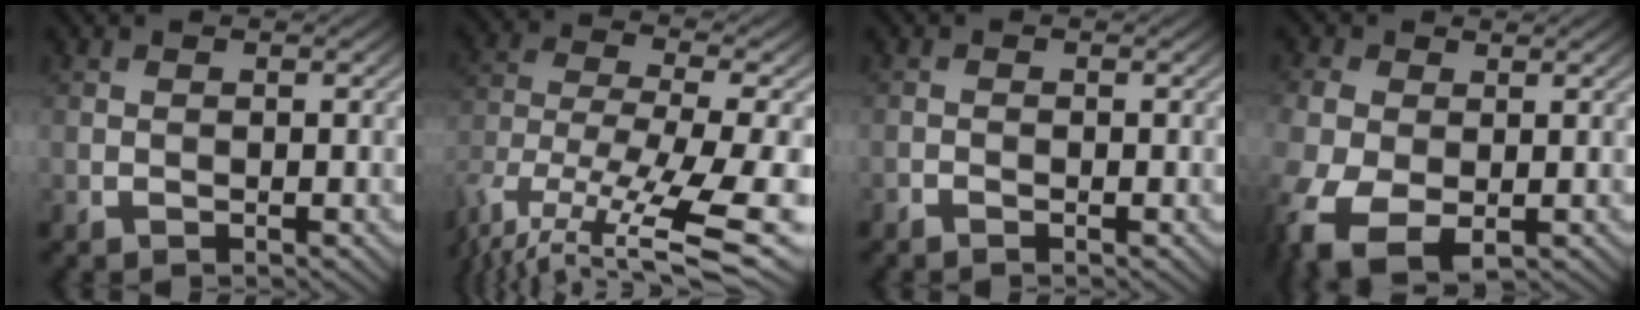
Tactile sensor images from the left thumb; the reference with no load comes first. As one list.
[{"total": 14.4, "force": [-9.3, 4.5, 10.1], "torque": [-0.233, -0.001, -0.148]}, {"total": 0.6, "force": [-0.5, 0.1, 0.2], "torque": [-0.003, 0.002, -0.011]}, {"total": 8.7, "force": [-3.1, 5.7, 5.8], "torque": [-0.179, -0.029, -0.056]}]